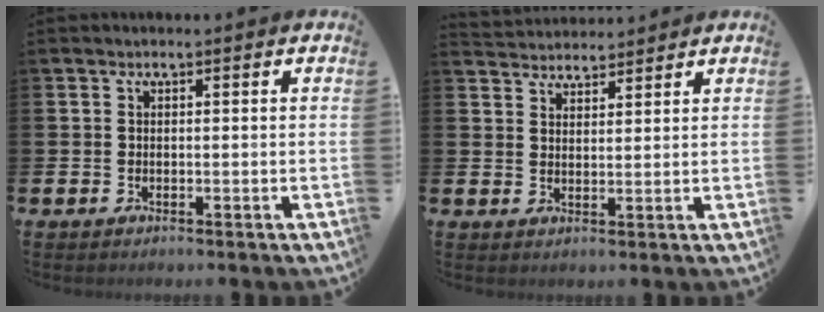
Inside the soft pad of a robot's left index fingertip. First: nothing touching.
{"total": 3.4, "force": [3.3, 0.7, -0.3], "torque": [0.001, -0.018, 0.061]}